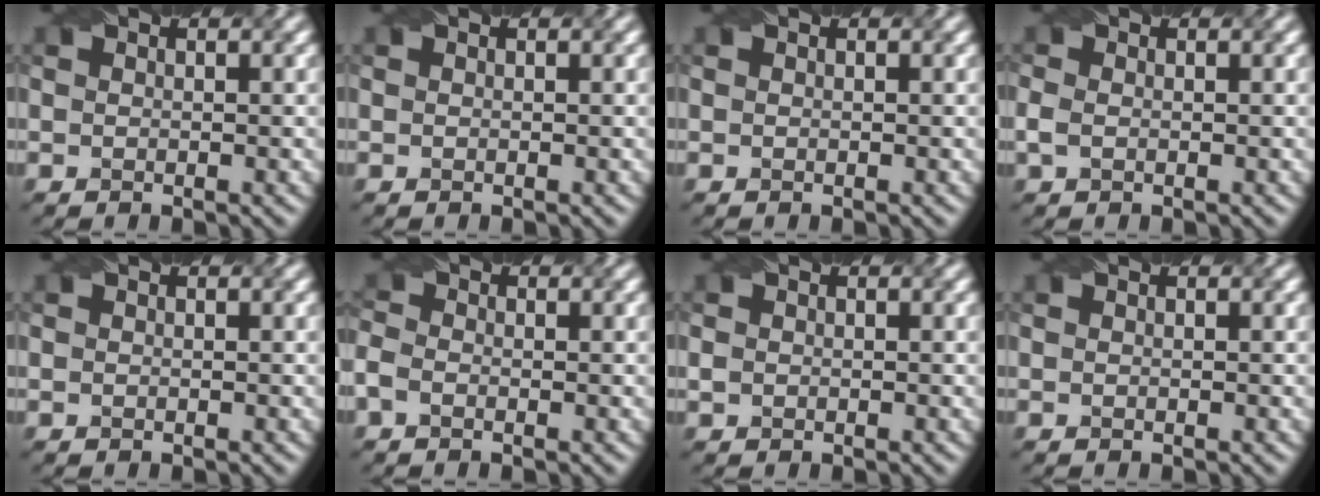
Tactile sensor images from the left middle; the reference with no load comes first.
{"total": 0.0}
{"total": 0.0}
{"total": 1.4, "force": [-0.3, 1.0, 0.8], "torque": [-0.021, 0.000, -0.007]}
{"total": 0.0}
{"total": 1.6, "force": [-0.8, 1.1, 0.9], "torque": [-0.020, 0.003, -0.023]}
{"total": 0.8, "force": [0.0, 0.7, 0.2], "torque": [-0.002, 0.000, -0.002]}
{"total": 0.0}